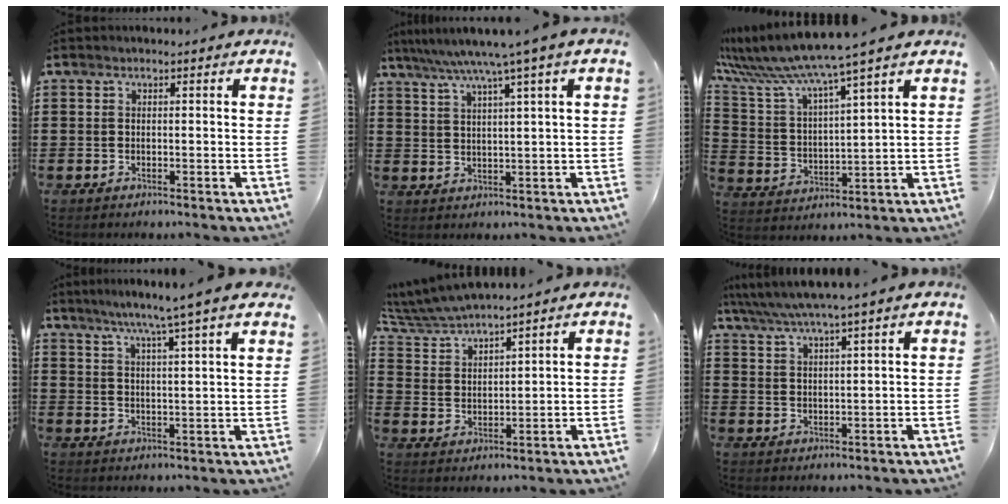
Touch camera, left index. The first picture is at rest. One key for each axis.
{"total": 5.6, "fx": 3.7, "fy": -1.1, "fz": 4.1, "tx": -0.090, "ty": -0.015, "tz": 0.057}
{"total": 7.8, "fx": 6.7, "fy": -0.7, "fz": 3.9, "tx": -0.106, "ty": -0.048, "tz": 0.108}
{"total": 6.1, "fx": 4.9, "fy": -1.2, "fz": 3.4, "tx": -0.081, "ty": -0.022, "tz": 0.080}
{"total": 5.4, "fx": 5.2, "fy": 0.3, "fz": 1.4, "tx": -0.050, "ty": -0.024, "tz": 0.093}
{"total": 4.4, "fx": 3.7, "fy": -0.4, "fz": 2.4, "tx": -0.057, "ty": -0.015, "tz": 0.063}